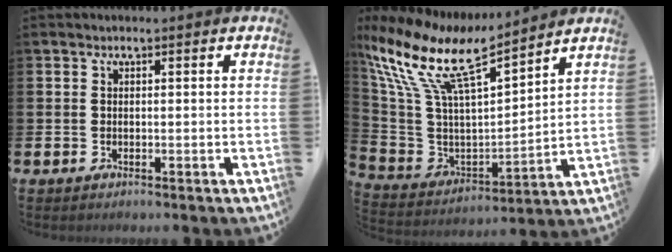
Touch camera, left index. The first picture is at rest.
{"total": 12.7, "force": [10.1, 3.4, 6.9], "torque": [-0.179, -0.060, 0.177]}